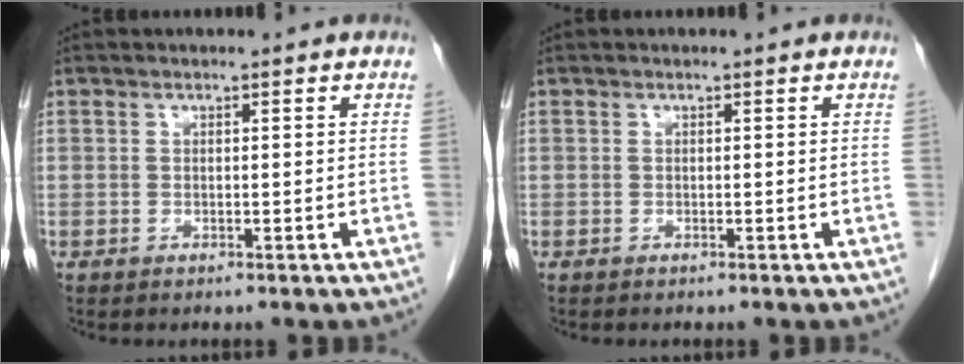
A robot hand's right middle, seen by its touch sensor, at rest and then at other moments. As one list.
[{"total": 0.0}]